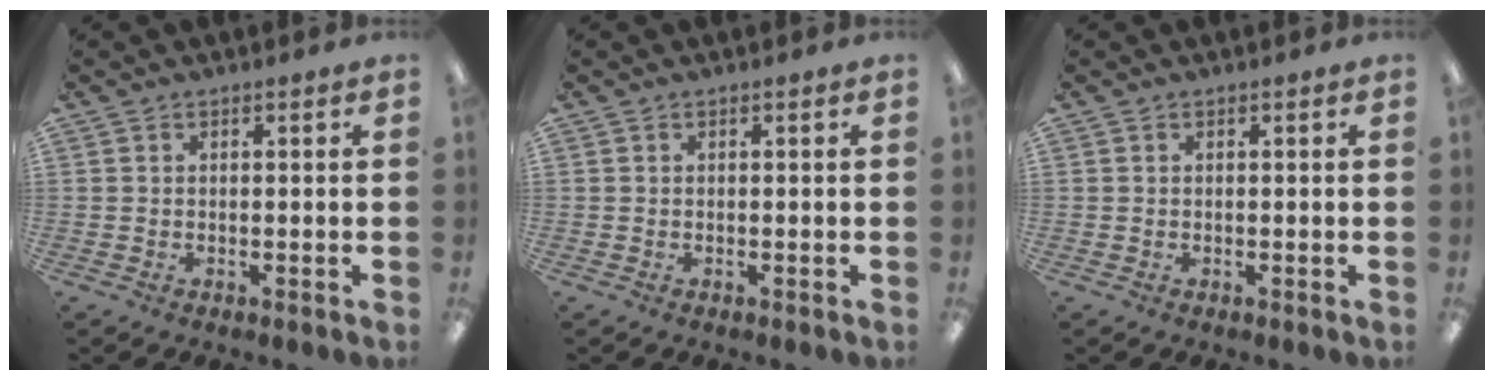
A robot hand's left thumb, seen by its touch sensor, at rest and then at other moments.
{"total": 0.0}
{"total": 0.0}